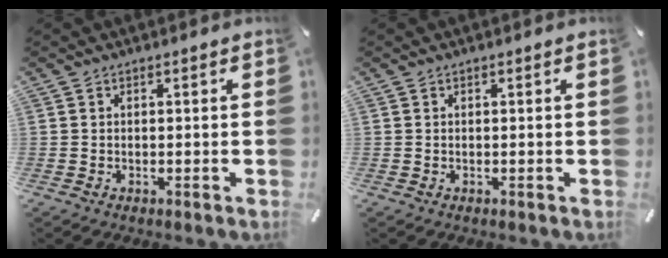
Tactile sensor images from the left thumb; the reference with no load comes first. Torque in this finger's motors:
{"motor_torque": [-0.23, -0.28, -0.39, 0.10, 0.00]}